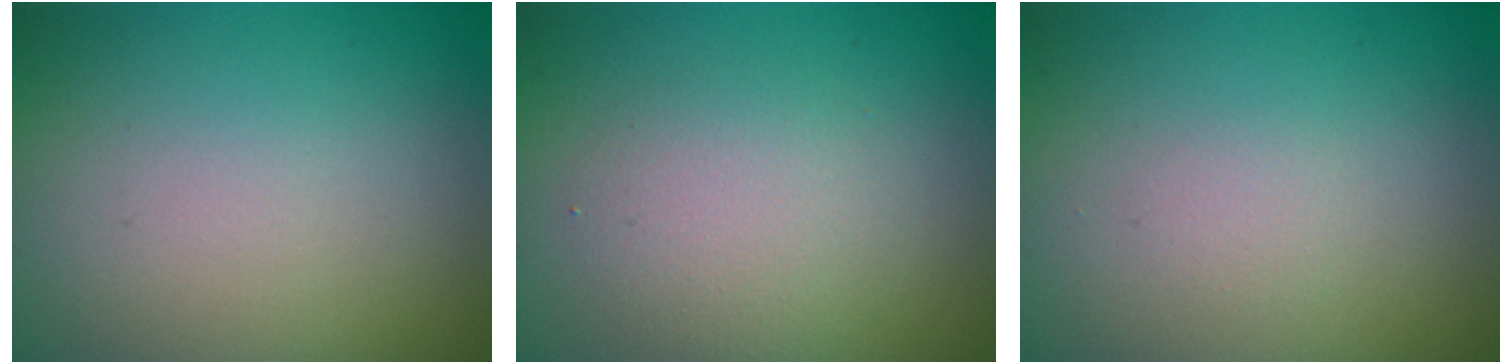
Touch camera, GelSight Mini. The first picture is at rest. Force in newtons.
{"total": 2.9, "press": 2.9, "slide": 0.3}
{"total": 0.6, "press": 0.6, "slide": 0.1}